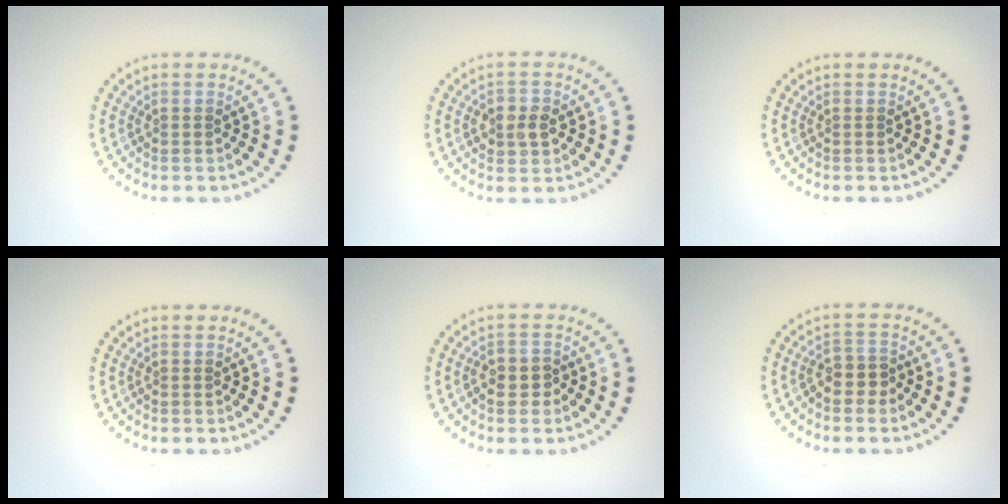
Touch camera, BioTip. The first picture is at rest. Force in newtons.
{"total": 2.4, "press": 2.4, "slide": 0.2}
{"total": 0.0}
{"total": 0.0}
{"total": 2.2, "press": 2.1, "slide": 0.6}
{"total": 2.4, "press": 2.2, "slide": 1.0}